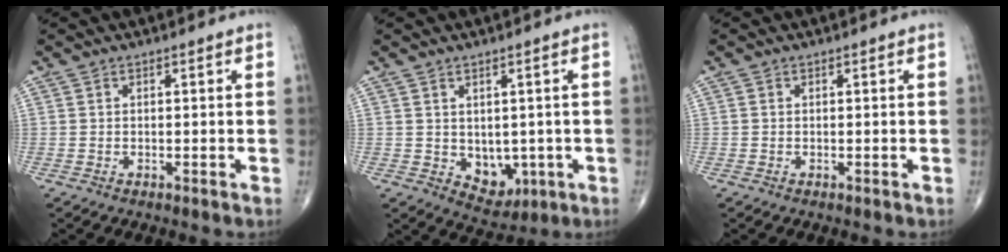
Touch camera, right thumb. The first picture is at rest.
{"total": 6.0, "force": [-0.6, 4.5, 3.9], "torque": [-0.027, -0.011, 0.012]}
{"total": 0.0}